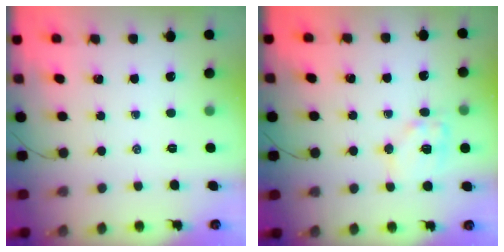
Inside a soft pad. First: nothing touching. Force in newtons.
{"total": 10.4, "press": 10.3, "slide": 1.6}